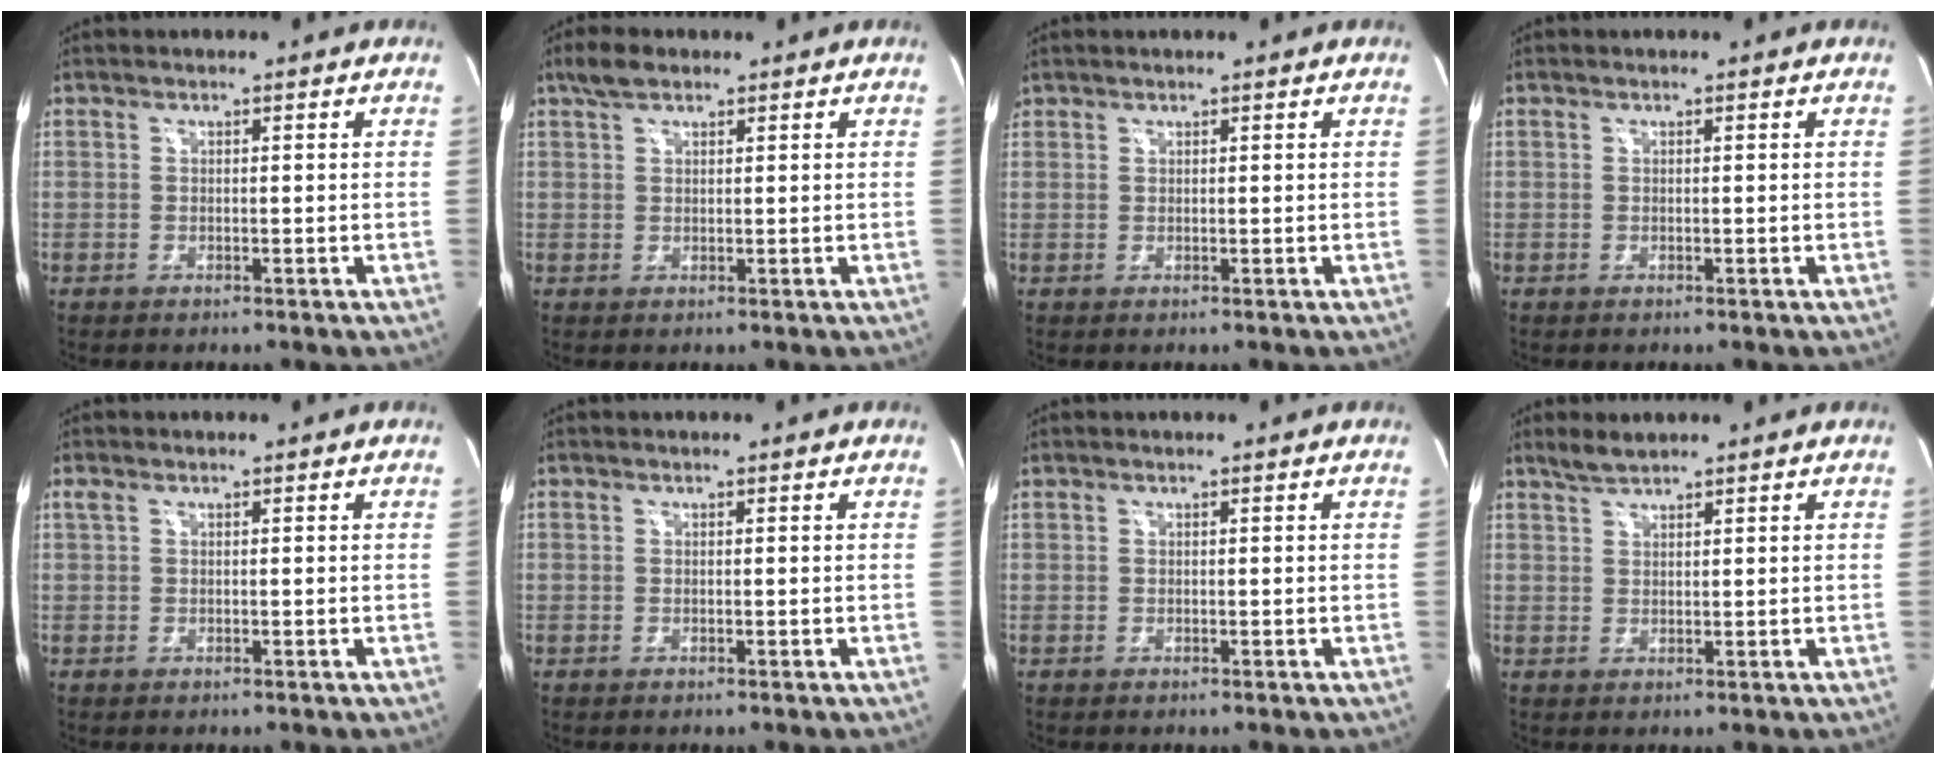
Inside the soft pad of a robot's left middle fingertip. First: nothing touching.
{"total": 3.2, "force": [2.4, 1.4, 1.7], "torque": [-0.042, 0.011, 0.046]}
{"total": 0.7, "force": [0.6, 0.2, 0.0], "torque": [-0.004, 0.010, 0.015]}
{"total": 0.0}
{"total": 0.8, "force": [0.5, 0.2, 0.5], "torque": [-0.022, 0.011, 0.011]}
{"total": 0.0}
{"total": 0.0}
{"total": 2.4, "force": [2.3, 0.2, 0.8], "torque": [-0.025, 0.005, 0.047]}